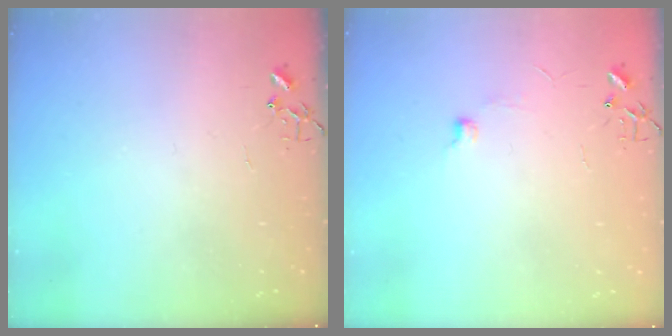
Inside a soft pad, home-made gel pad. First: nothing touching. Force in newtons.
{"total": 5.6, "press": 5.6, "slide": 0.7}